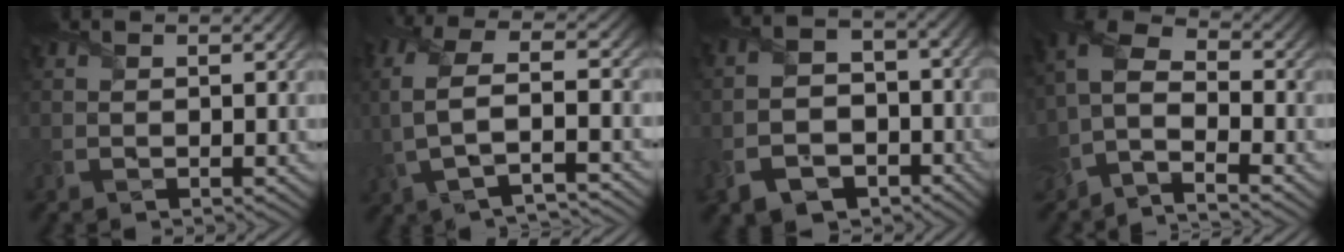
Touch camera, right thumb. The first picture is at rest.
{"total": 6.5, "force": [-1.6, 2.0, 6.0], "torque": [-0.144, 0.011, -0.038]}
{"total": 9.1, "force": [-4.9, 6.1, 4.5], "torque": [-0.098, -0.026, -0.095]}
{"total": 7.0, "force": [-3.4, 2.7, 5.5], "torque": [-0.122, 0.005, -0.088]}